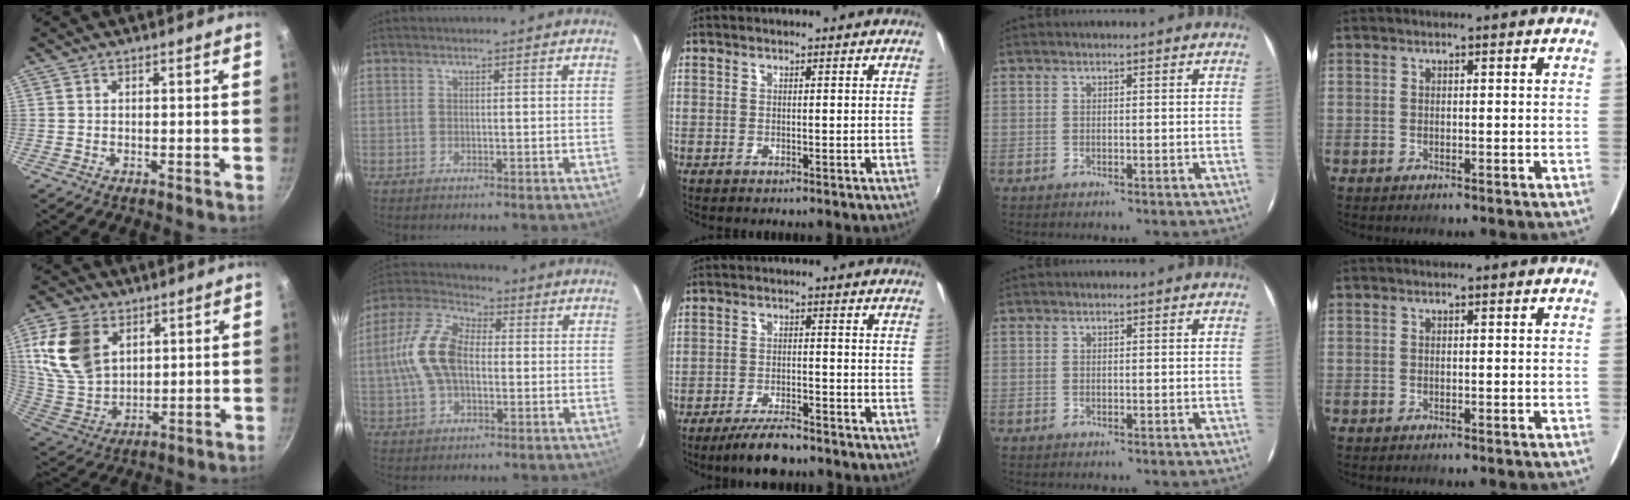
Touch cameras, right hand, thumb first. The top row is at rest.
{"thumb": {"total": 15.6, "force": [5.7, 10.7, 9.8], "torque": [-0.171, -0.017, 0.124]}, "index": {"total": 12.6, "force": [-0.2, 7.3, 10.2], "torque": [-0.220, 0.022, -0.007]}, "middle": {"total": 6.8, "force": [-5.6, 1.6, 3.4], "torque": [-0.078, -0.006, -0.095]}}